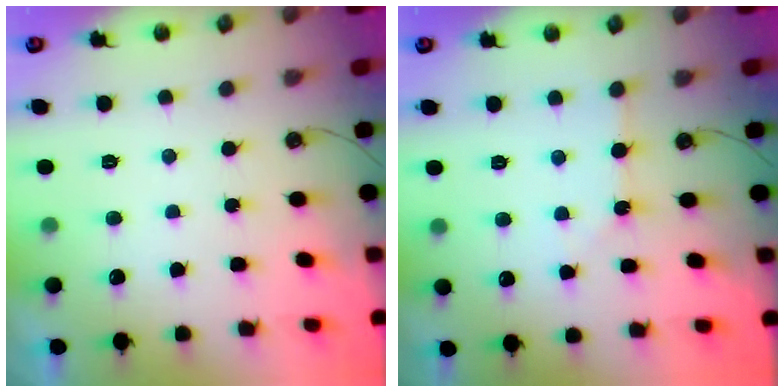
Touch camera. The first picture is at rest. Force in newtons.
{"total": 2.1, "press": 2.1, "slide": 0.4}